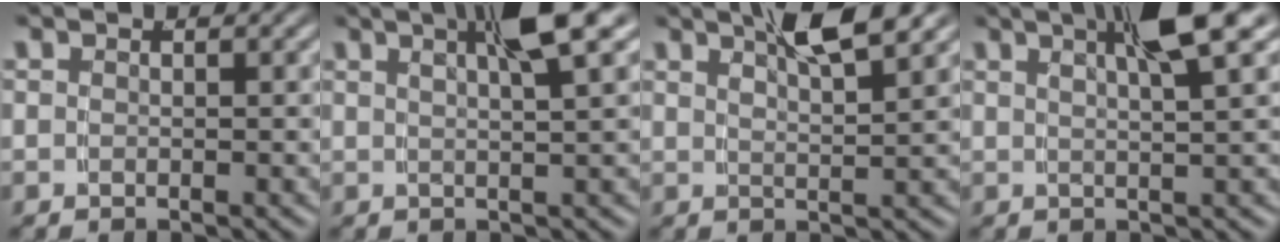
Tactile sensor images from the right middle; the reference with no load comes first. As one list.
[{"total": 4.6, "force": [2.7, 0.0, 3.8], "torque": [-0.048, 0.027, 0.035]}, {"total": 4.9, "force": [3.7, 0.3, 3.3], "torque": [-0.046, 0.016, 0.058]}, {"total": 5.2, "force": [3.1, 0.1, 4.2], "torque": [-0.053, 0.028, 0.041]}]